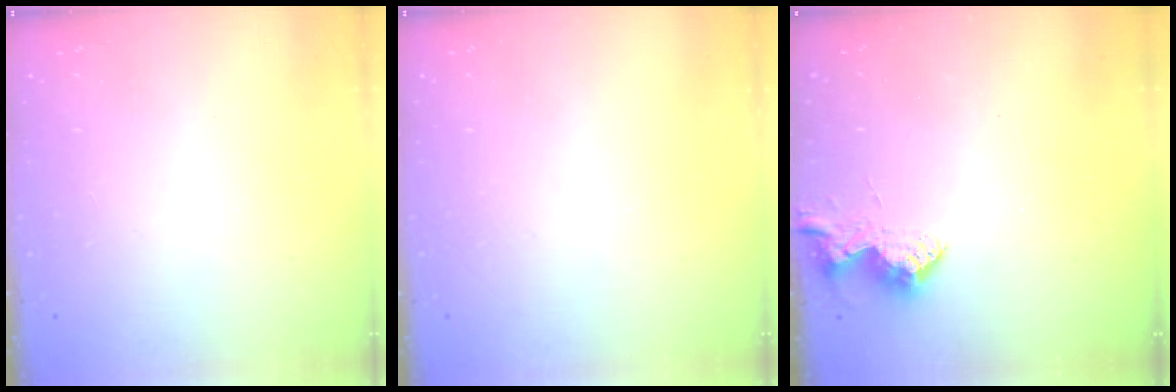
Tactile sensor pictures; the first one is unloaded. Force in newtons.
{"total": 0.0}
{"total": 10.0, "press": 10.0, "slide": 0.2}